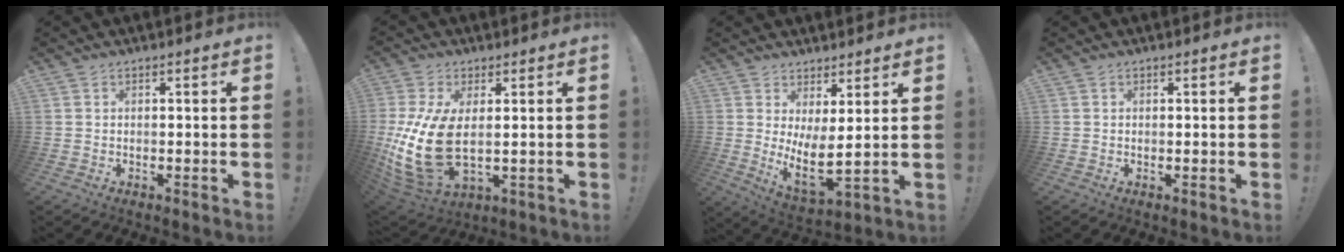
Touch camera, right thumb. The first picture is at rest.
{"total": 17.9, "force": [1.1, 9.8, 15.0], "torque": [-0.293, -0.020, 0.034]}
{"total": 7.7, "force": [2.8, 1.7, 7.0], "torque": [-0.114, -0.045, 0.056]}
{"total": 0.0}